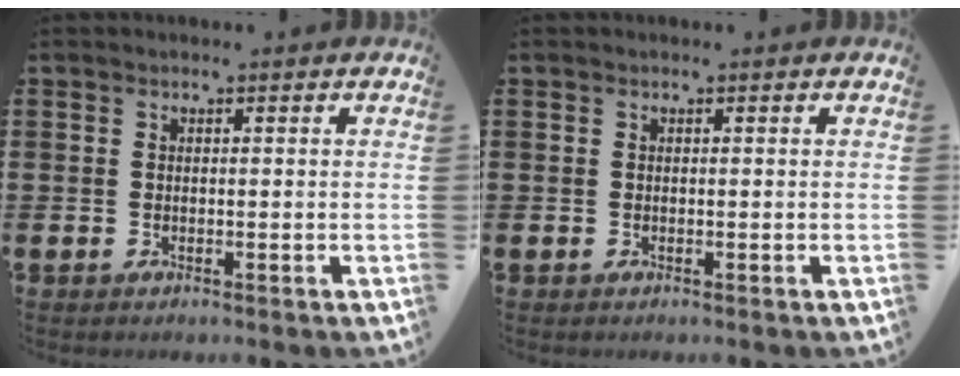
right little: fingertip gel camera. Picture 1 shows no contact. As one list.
[{"total": 0.0}]